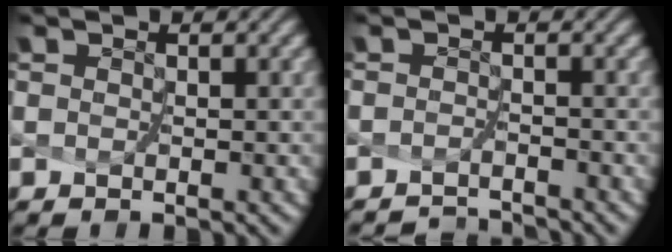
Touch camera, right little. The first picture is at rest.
{"total": 2.3, "force": [-2.2, -0.5, -0.5], "torque": [0.006, -0.006, -0.037]}